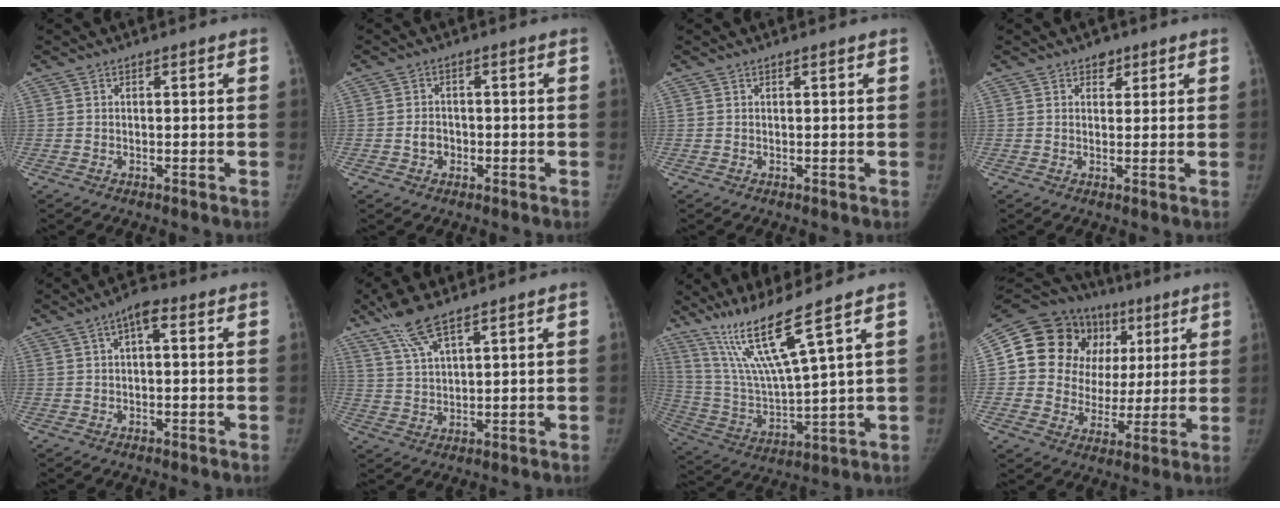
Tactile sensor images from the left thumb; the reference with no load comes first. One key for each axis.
{"total": 2.8, "fx": -0.8, "fy": 2.3, "fz": 1.2, "tx": -0.009, "ty": 0.009, "tz": -0.016}
{"total": 0.0}
{"total": 2.5, "fx": 1.5, "fy": 1.7, "fz": 0.9, "tx": 0.005, "ty": -0.007, "tz": 0.019}
{"total": 4.4, "fx": 1.5, "fy": 1.8, "fz": 3.8, "tx": -0.061, "ty": 0.013, "tz": 0.017}
{"total": 7.9, "fx": 5.6, "fy": 1.7, "fz": 5.3, "tx": -0.112, "ty": -0.015, "tz": 0.117}
{"total": 14.4, "fx": 9.3, "fy": -0.4, "fz": 11.0, "tx": -0.217, "ty": -0.055, "tz": 0.191}
{"total": 20.9, "fx": 5.9, "fy": 17.5, "fz": 9.7, "tx": -0.106, "ty": 0.034, "tz": 0.105}